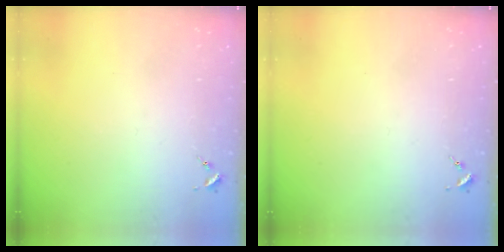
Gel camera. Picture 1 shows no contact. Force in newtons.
{"total": 0.0}